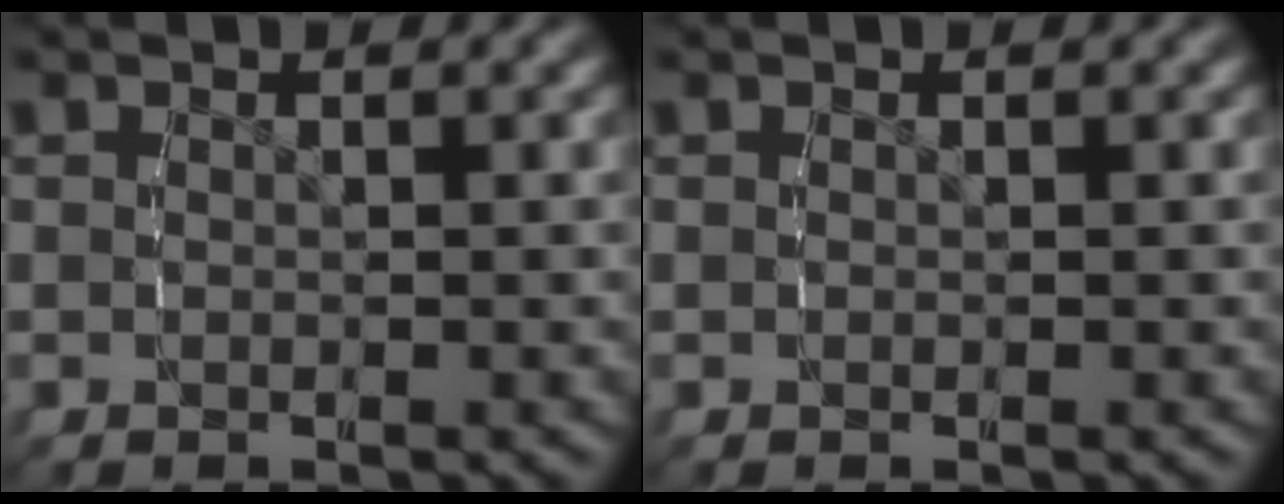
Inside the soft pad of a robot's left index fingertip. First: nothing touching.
{"total": 0.0}